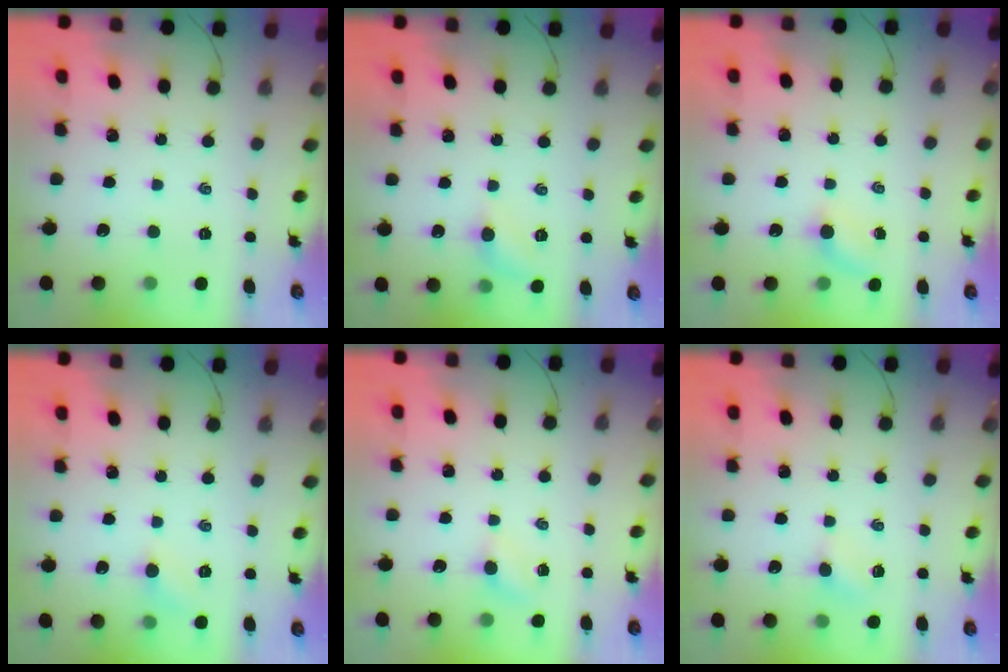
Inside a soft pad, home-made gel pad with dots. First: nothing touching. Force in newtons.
{"total": 5.6, "press": 5.4, "slide": 1.1}
{"total": 4.2, "press": 4.0, "slide": 1.4}
{"total": 4.2, "press": 3.9, "slide": 1.3}
{"total": 3.0, "press": 2.8, "slide": 0.9}
{"total": 3.7, "press": 3.5, "slide": 1.2}